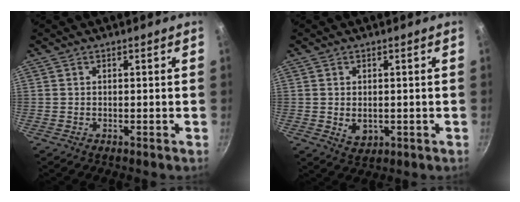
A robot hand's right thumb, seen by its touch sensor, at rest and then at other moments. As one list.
[{"total": 3.8, "force": [-0.2, 2.8, 2.6], "torque": [-0.039, -0.008, 0.004]}]